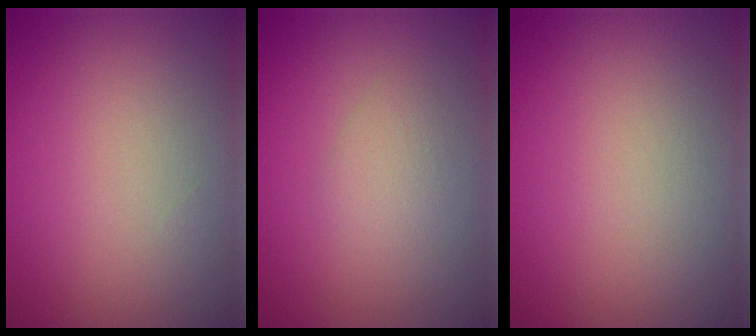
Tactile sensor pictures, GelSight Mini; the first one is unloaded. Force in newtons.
{"total": 1.4, "press": 1.4, "slide": 0.0}
{"total": 0.0}